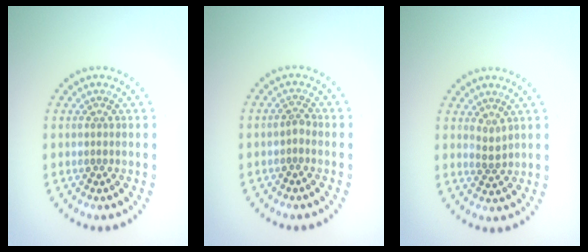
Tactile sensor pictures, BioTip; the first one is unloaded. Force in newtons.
{"total": 0.9, "press": 0.7, "slide": 0.6}
{"total": 1.1, "press": 0.8, "slide": 0.7}